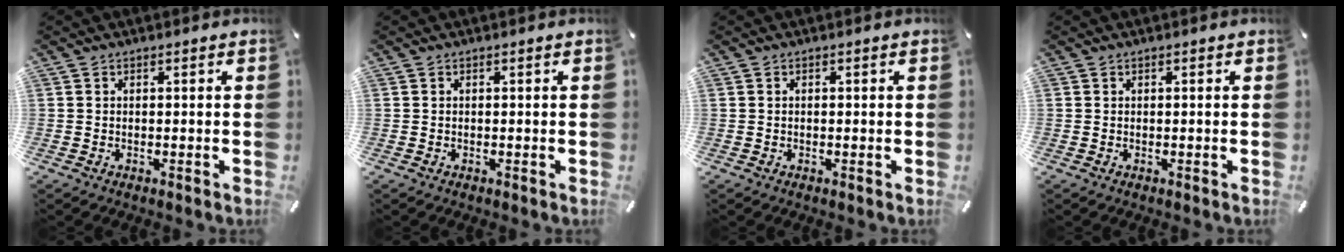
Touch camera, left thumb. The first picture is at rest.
{"total": 0.0}
{"total": 0.5, "force": [-0.1, 0.3, 0.5], "torque": [-0.009, 0.001, -0.003]}
{"total": 0.0}